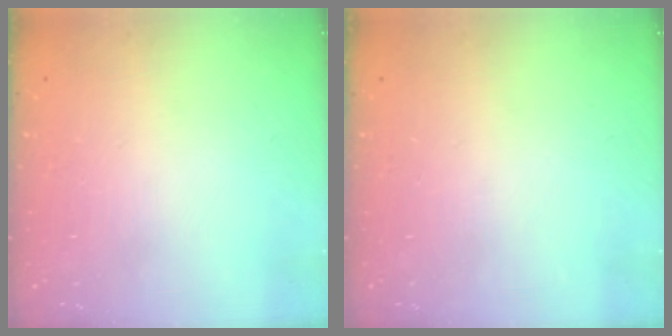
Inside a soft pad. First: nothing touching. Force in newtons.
{"total": 0.0}